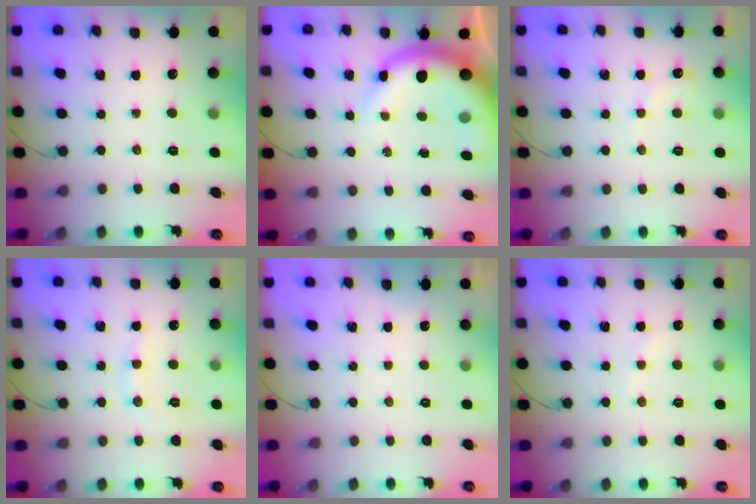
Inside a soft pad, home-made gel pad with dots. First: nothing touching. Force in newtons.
{"total": 10.8, "press": 10.4, "slide": 2.7}
{"total": 5.1, "press": 4.9, "slide": 1.1}
{"total": 6.2, "press": 6.1, "slide": 1.1}
{"total": 2.8, "press": 2.8, "slide": 0.1}
{"total": 2.7, "press": 2.6, "slide": 0.5}